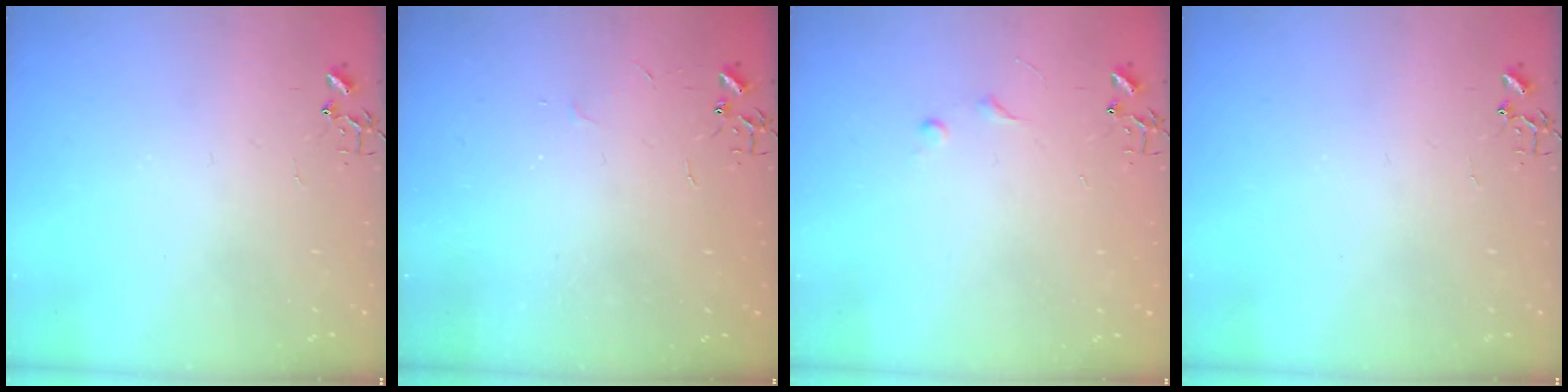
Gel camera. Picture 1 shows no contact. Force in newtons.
{"total": 2.3, "press": 2.3, "slide": 0.3}
{"total": 4.5, "press": 4.5, "slide": 0.6}
{"total": 0.0}